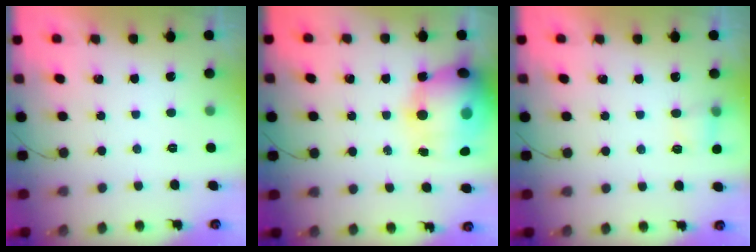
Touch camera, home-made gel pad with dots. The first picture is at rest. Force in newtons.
{"total": 22.0, "press": 21.5, "slide": 4.7}
{"total": 4.7, "press": 4.4, "slide": 1.6}